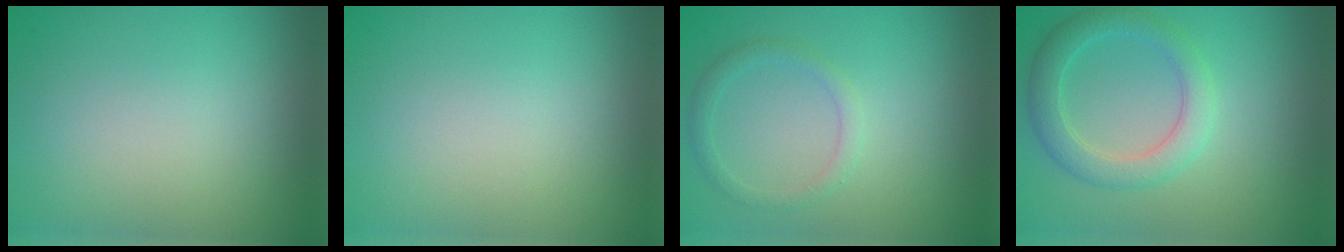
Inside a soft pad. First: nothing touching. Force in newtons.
{"total": 0.0}
{"total": 1.5, "press": 1.5, "slide": 0.1}
{"total": 3.6, "press": 3.6, "slide": 0.2}